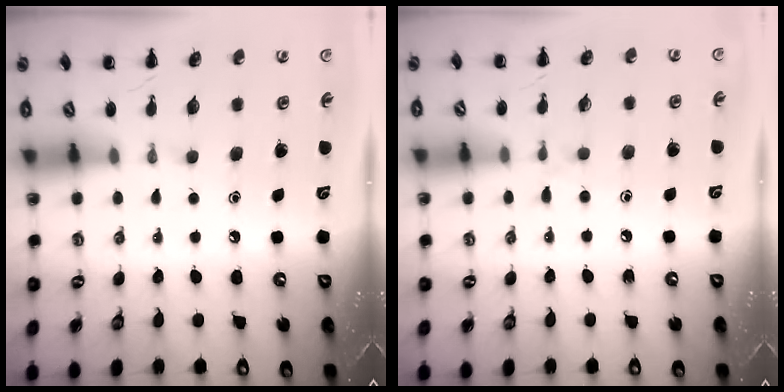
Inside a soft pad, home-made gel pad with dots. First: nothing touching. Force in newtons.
{"total": 5.2, "press": 4.8, "slide": 2.0}